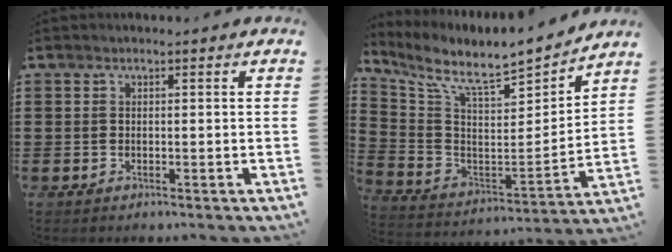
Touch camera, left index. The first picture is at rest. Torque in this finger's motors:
{"motor_torque": [1.50, -0.64, 0.30, 0.18]}